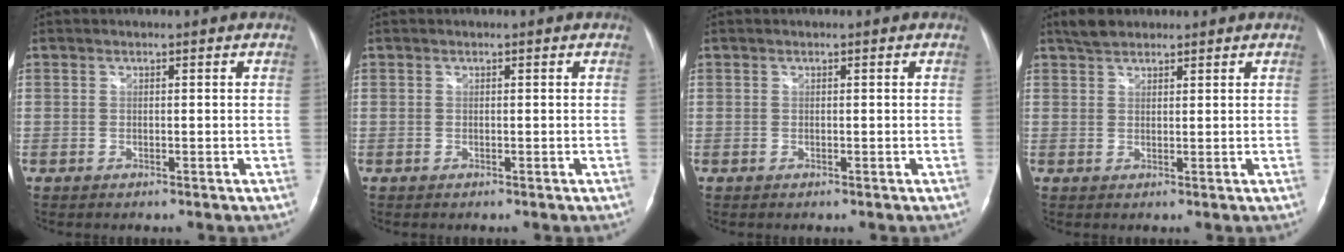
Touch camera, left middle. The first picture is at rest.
{"total": 0.0}
{"total": 0.0}
{"total": 3.4, "force": [2.8, 1.4, 1.2], "torque": [-0.031, 0.012, 0.051]}